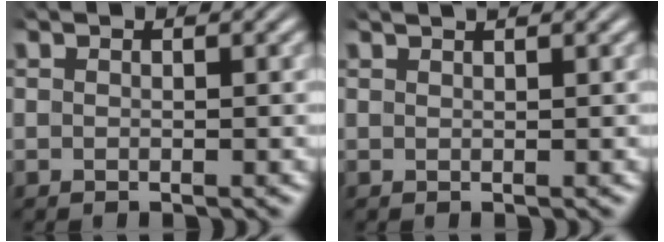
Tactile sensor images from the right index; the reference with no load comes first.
{"total": 1.2, "force": [1.1, -0.5, 0.3], "torque": [0.004, 0.002, 0.019]}